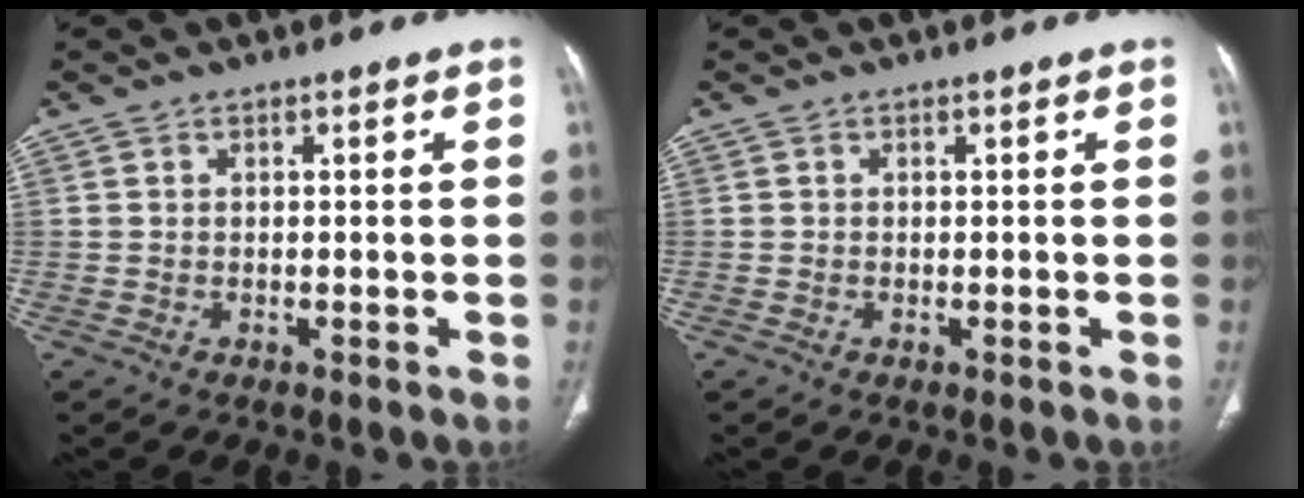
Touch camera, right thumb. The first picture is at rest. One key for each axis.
{"total": 0.0}